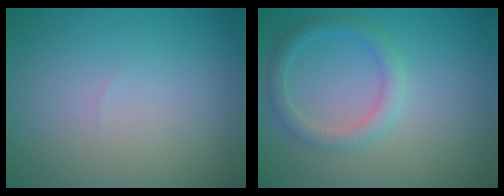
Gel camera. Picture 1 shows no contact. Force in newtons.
{"total": 2.3, "press": 2.3, "slide": 0.1}